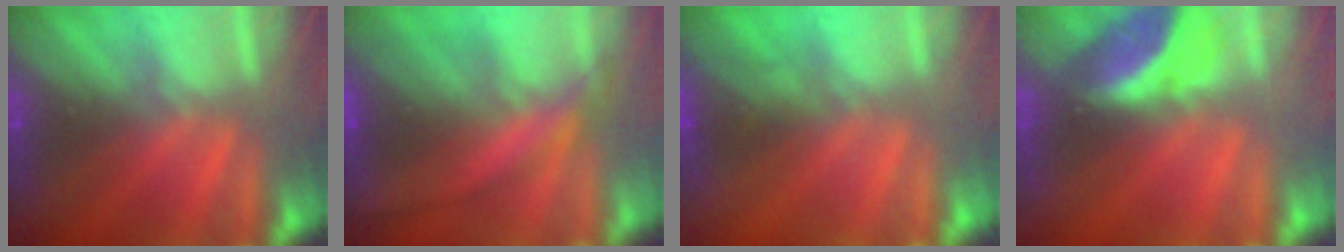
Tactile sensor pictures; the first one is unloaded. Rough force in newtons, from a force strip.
{"total": 10.5}
{"total": 2.7}
{"total": 2.6}